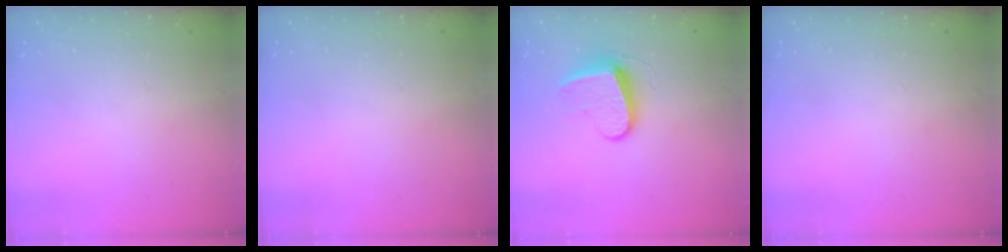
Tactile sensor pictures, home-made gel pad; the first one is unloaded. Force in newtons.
{"total": 0.6, "press": 0.6, "slide": 0.2}
{"total": 8.8, "press": 8.8, "slide": 0.2}
{"total": 0.0}